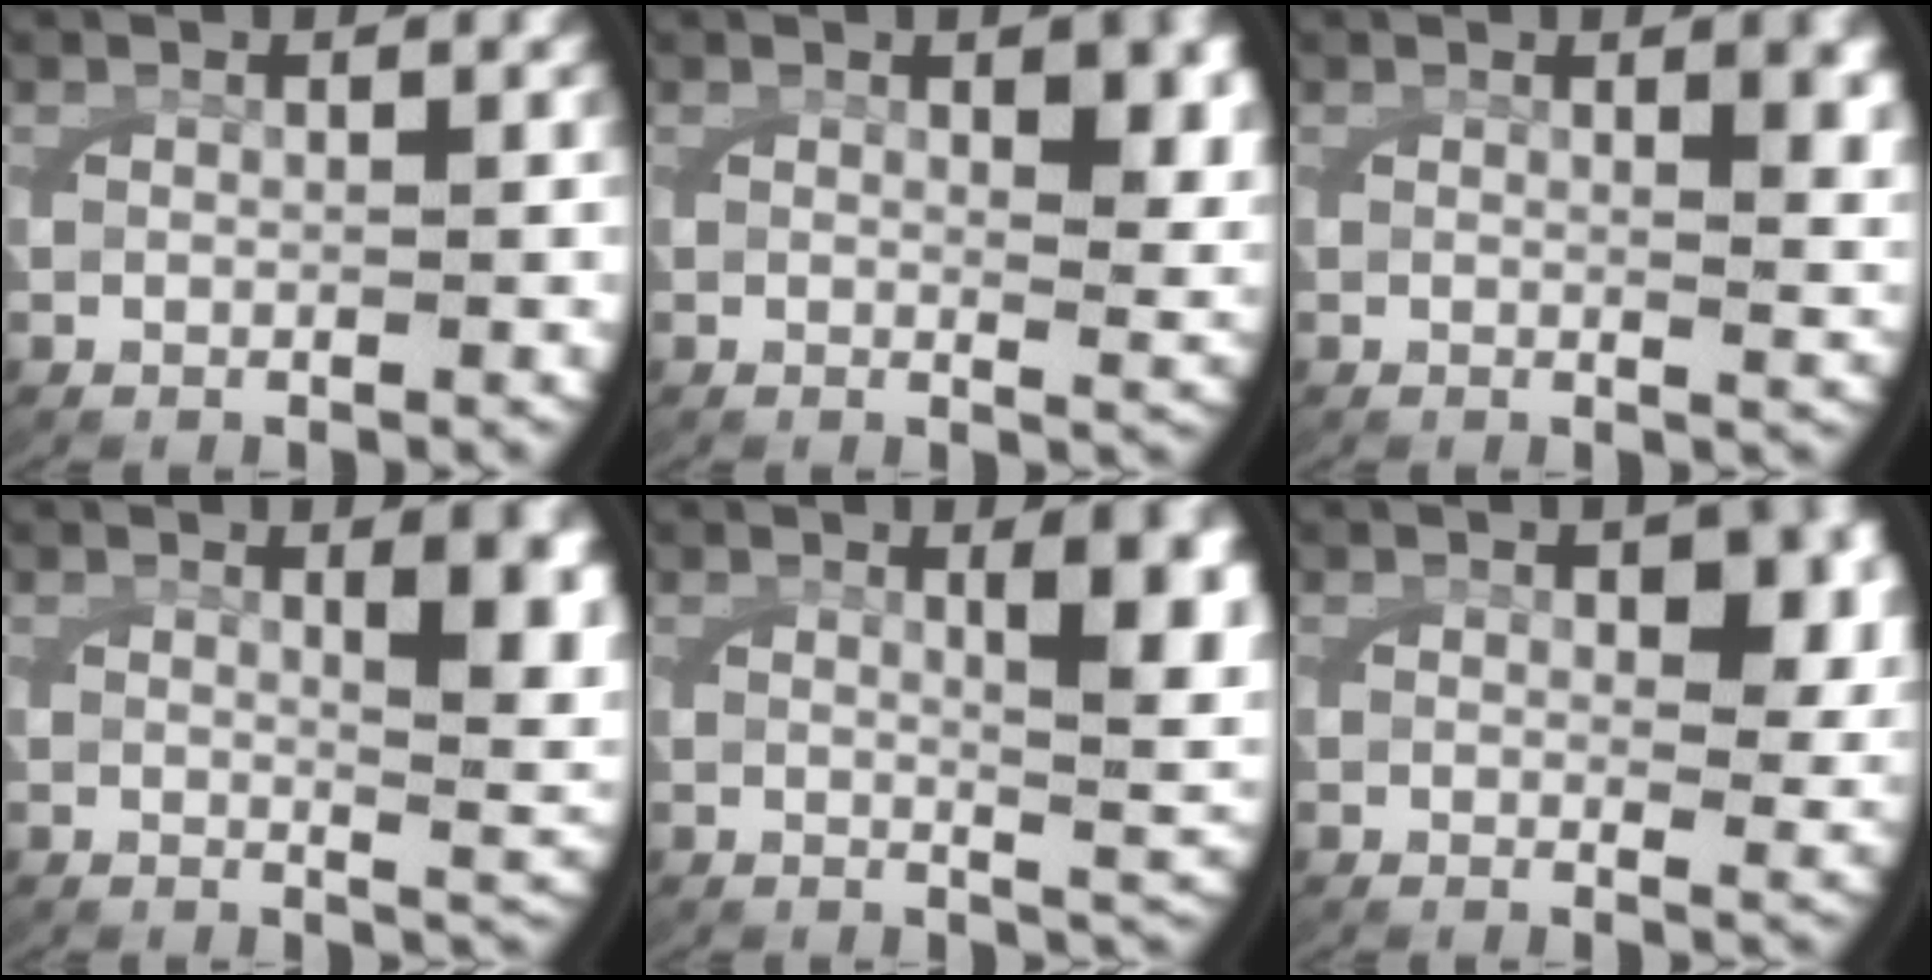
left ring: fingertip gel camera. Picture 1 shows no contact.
{"total": 2.9, "force": [1.1, 0.7, 2.6], "torque": [-0.038, -0.010, 0.018]}
{"total": 2.4, "force": [1.0, 0.2, 2.1], "torque": [-0.036, -0.007, 0.017]}
{"total": 4.8, "force": [1.2, 1.1, 4.5], "torque": [-0.059, -0.010, 0.025]}
{"total": 5.6, "force": [1.3, 1.4, 5.2], "torque": [-0.068, -0.007, 0.026]}
{"total": 3.2, "force": [0.7, 1.5, 2.7], "torque": [-0.041, -0.013, 0.012]}